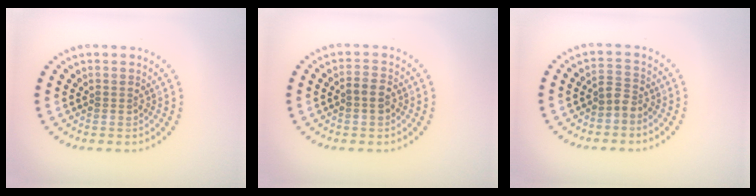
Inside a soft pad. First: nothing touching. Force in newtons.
{"total": 1.8, "press": 1.7, "slide": 0.4}
{"total": 1.7, "press": 1.3, "slide": 1.2}